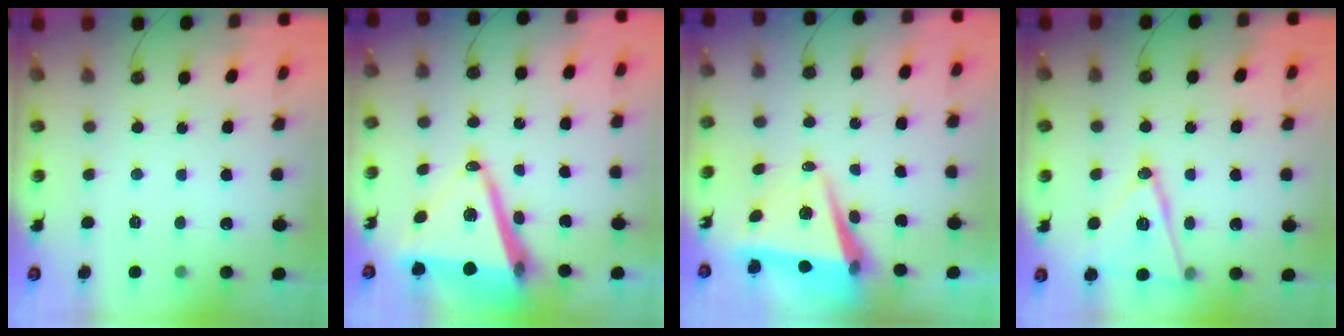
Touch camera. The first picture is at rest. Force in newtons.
{"total": 16.1, "press": 15.7, "slide": 3.9}
{"total": 7.8, "press": 6.6, "slide": 4.1}
{"total": 15.7, "press": 15.3, "slide": 3.4}